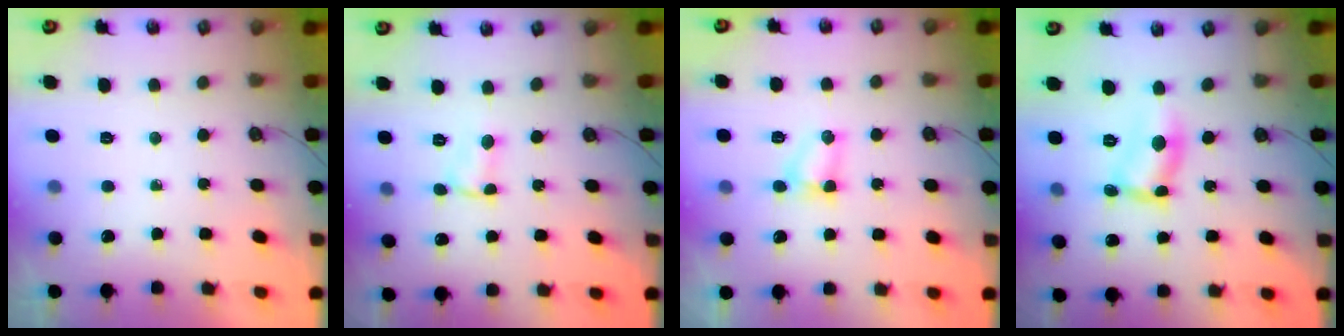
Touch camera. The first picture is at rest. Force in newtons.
{"total": 1.7, "press": 1.6, "slide": 0.5}
{"total": 3.5, "press": 3.4, "slide": 0.5}
{"total": 6.7, "press": 6.7, "slide": 0.3}